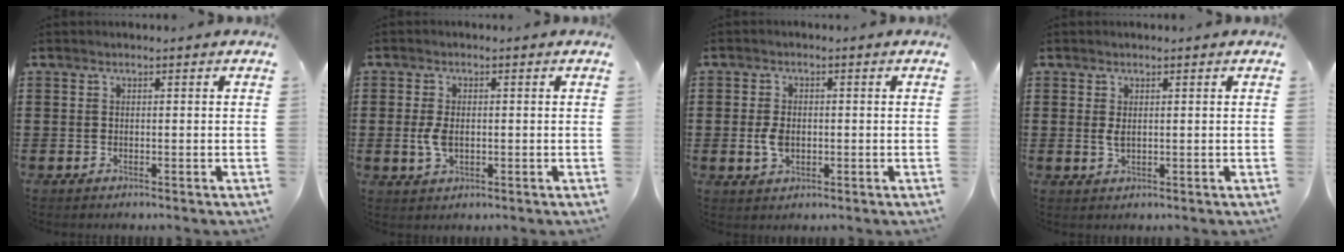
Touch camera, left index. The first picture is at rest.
{"total": 3.7, "force": [0.0, 2.0, 3.1], "torque": [-0.083, -0.004, -0.007]}
{"total": 3.6, "force": [-0.2, 2.2, 2.9], "torque": [-0.070, -0.001, -0.007]}
{"total": 1.8, "force": [0.4, 0.7, 1.6], "torque": [-0.041, 0.001, 0.004]}